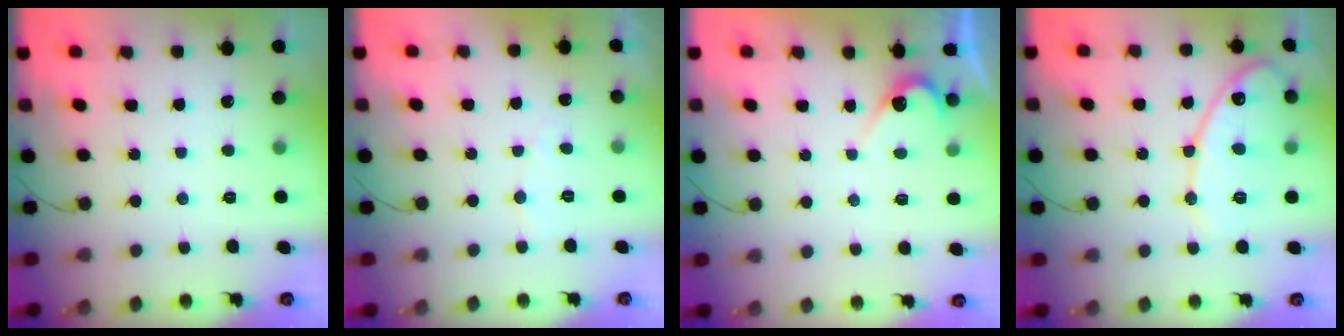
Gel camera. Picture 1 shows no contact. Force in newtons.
{"total": 2.6, "press": 2.6, "slide": 0.1}
{"total": 4.3, "press": 4.3, "slide": 0.3}
{"total": 13.8, "press": 13.7, "slide": 0.9}